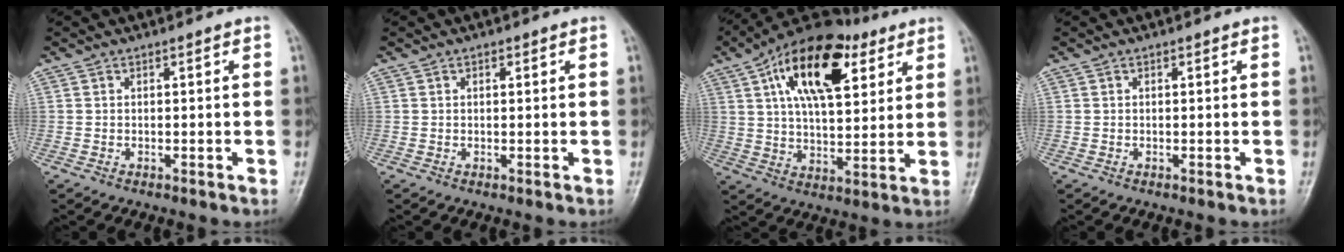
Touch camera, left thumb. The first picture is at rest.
{"total": 0.8, "force": [0.4, 0.5, 0.5], "torque": [-0.008, -0.001, 0.005]}
{"total": 20.1, "force": [8.6, 9.8, 15.4], "torque": [-0.222, -0.010, 0.137]}
{"total": 0.0}